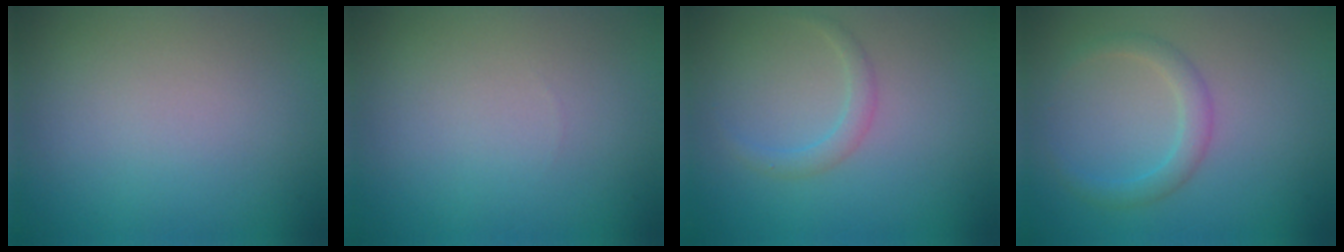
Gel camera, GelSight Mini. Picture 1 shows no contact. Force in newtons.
{"total": 0.0}
{"total": 1.4, "press": 1.4, "slide": 0.1}
{"total": 2.0, "press": 2.0, "slide": 0.1}